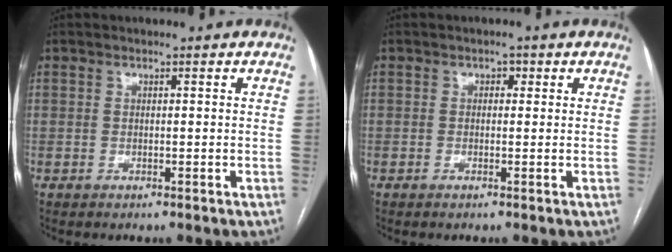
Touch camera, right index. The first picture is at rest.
{"total": 1.2, "force": [0.3, 0.7, 0.9], "torque": [-0.015, 0.007, 0.001]}